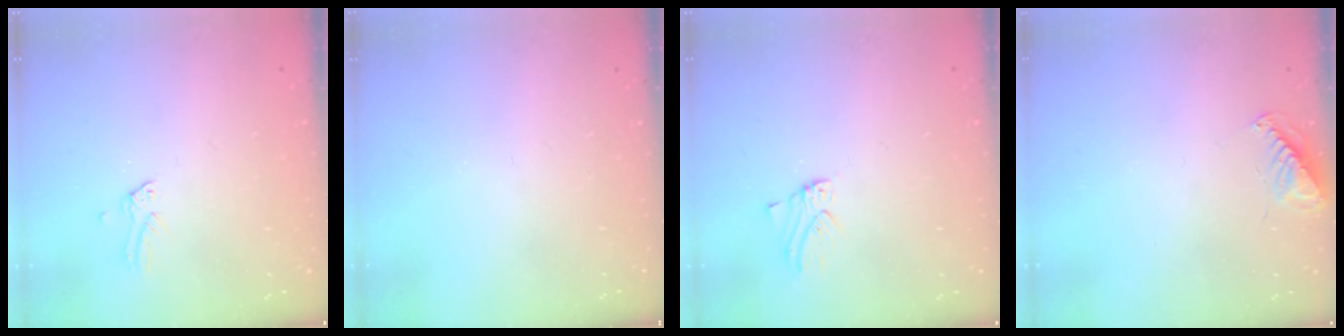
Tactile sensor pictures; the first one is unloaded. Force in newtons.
{"total": 0.0}
{"total": 0.9, "press": 0.9, "slide": 0.1}
{"total": 7.6, "press": 7.6, "slide": 0.6}